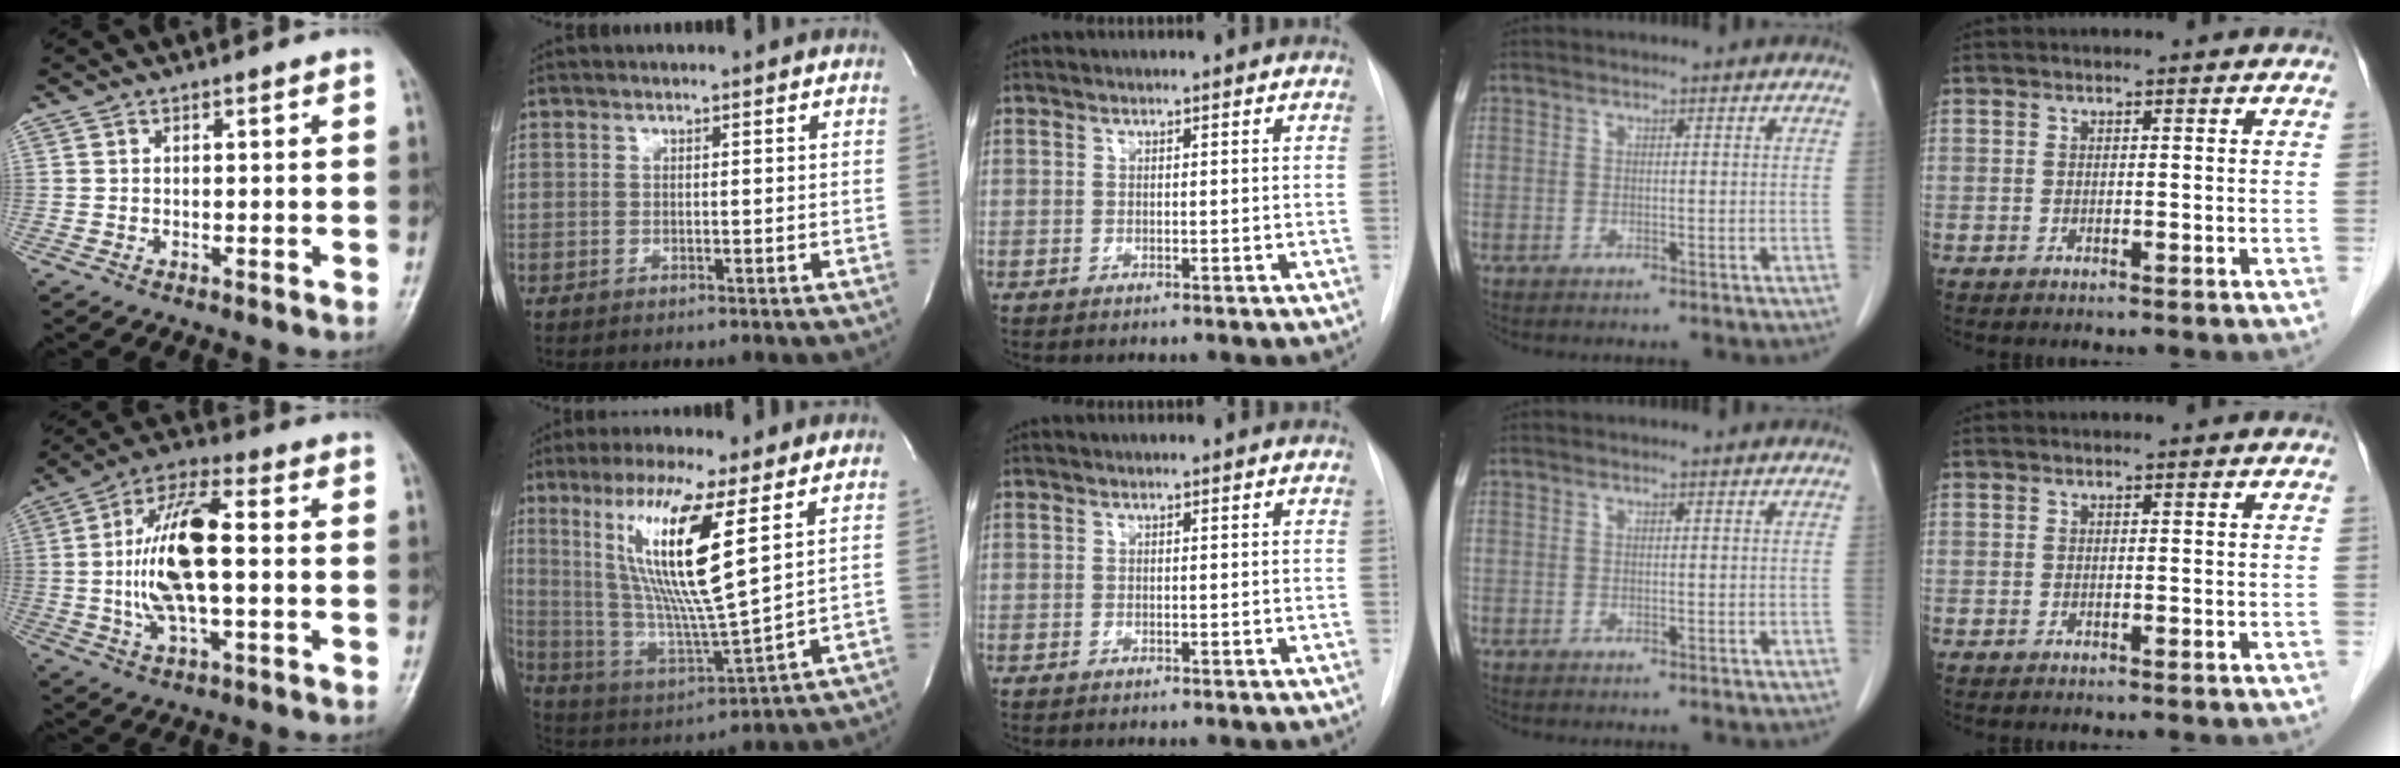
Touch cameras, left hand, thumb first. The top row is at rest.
{"thumb": {"total": 14.9, "force": [0.0, 5.9, 13.7], "torque": [-0.272, 0.016, -0.004]}, "index": {"total": 16.5, "force": [6.4, 0.3, 15.3], "torque": [-0.311, -0.019, 0.115]}}